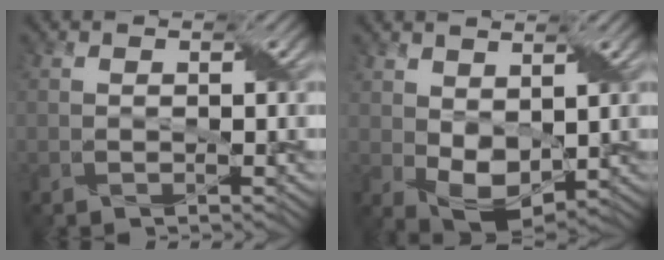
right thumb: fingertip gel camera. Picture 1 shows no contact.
{"total": 5.8, "force": [1.2, 3.7, 4.3], "torque": [-0.101, -0.008, 0.025]}